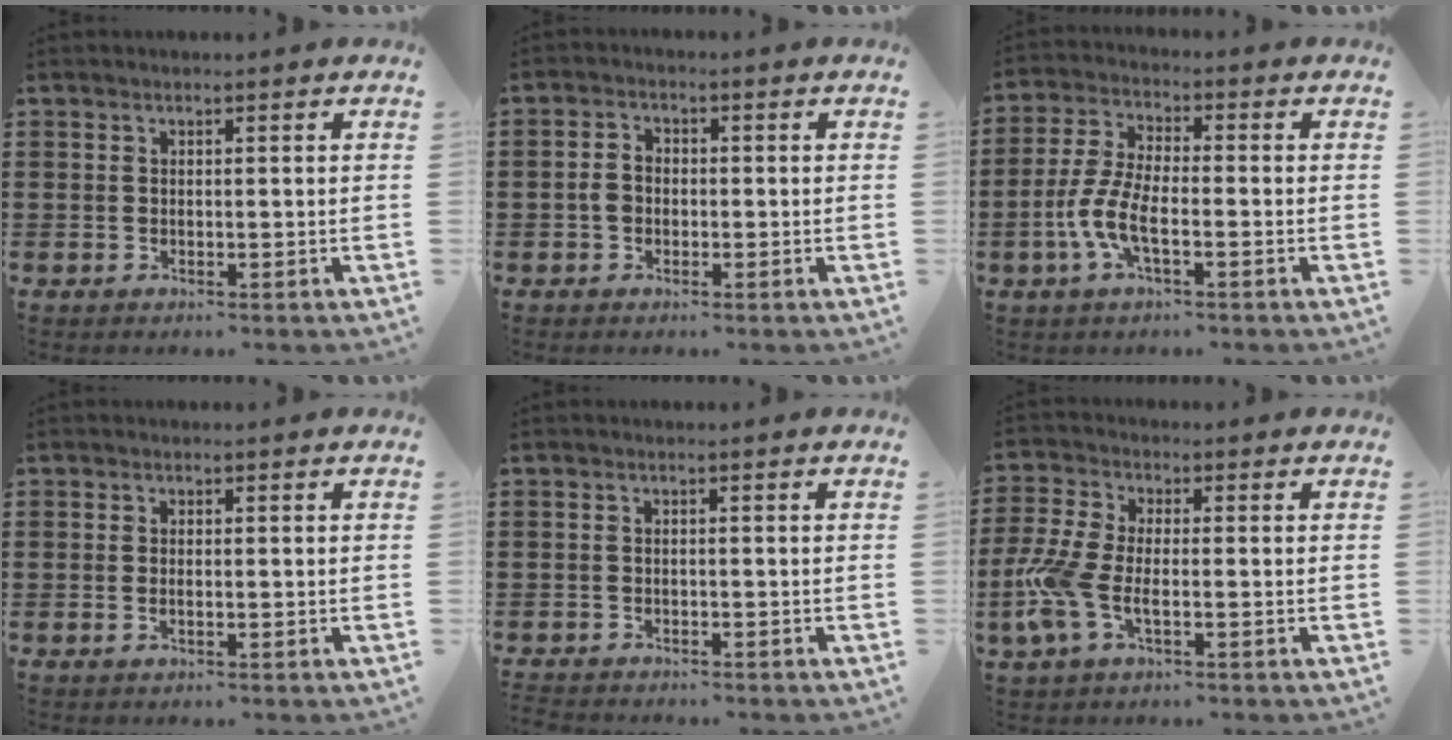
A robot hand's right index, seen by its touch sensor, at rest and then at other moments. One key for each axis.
{"total": 2.4, "fx": -0.6, "fy": 1.8, "fz": 1.5, "tx": -0.038, "ty": 0.002, "tz": -0.015}
{"total": 6.9, "fx": -2.7, "fy": 2.3, "fz": 5.9, "tx": -0.147, "ty": -0.013, "tz": -0.057}
{"total": 0.7, "fx": -0.2, "fy": 0.2, "fz": 0.7, "tx": -0.013, "ty": -0.005, "tz": -0.002}
{"total": 1.1, "fx": -1.1, "fy": 0.1, "fz": -0.1, "tx": -0.002, "ty": 0.002, "tz": -0.025}
{"total": 7.2, "fx": -2.2, "fy": 3.0, "fz": 6.2, "tx": -0.161, "ty": -0.016, "tz": -0.048}